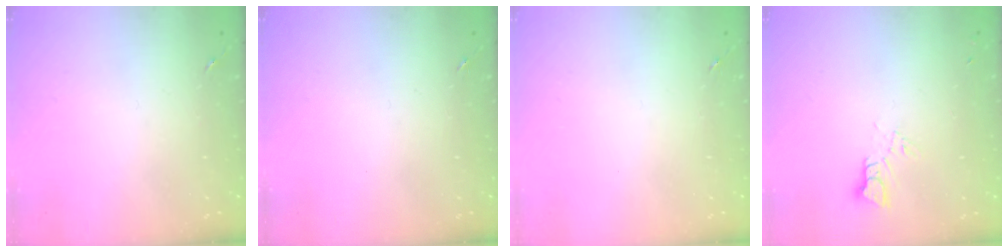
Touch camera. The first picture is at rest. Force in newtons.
{"total": 0.0}
{"total": 0.0}
{"total": 3.4, "press": 3.4, "slide": 0.2}